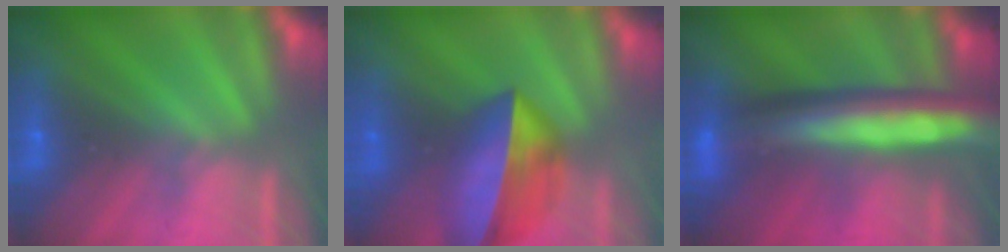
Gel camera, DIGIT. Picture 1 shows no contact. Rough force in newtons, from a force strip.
{"total": 6.0}
{"total": 8.6}